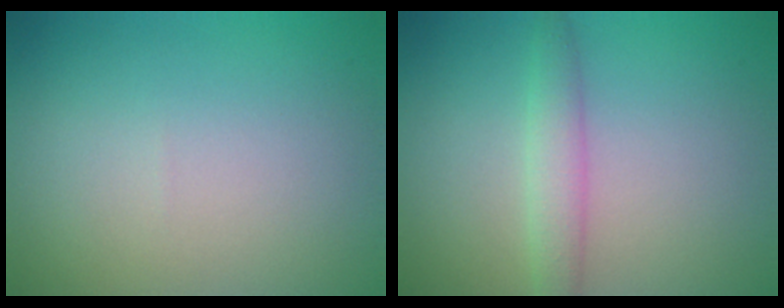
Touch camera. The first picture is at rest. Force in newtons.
{"total": 2.3, "press": 2.3, "slide": 0.2}